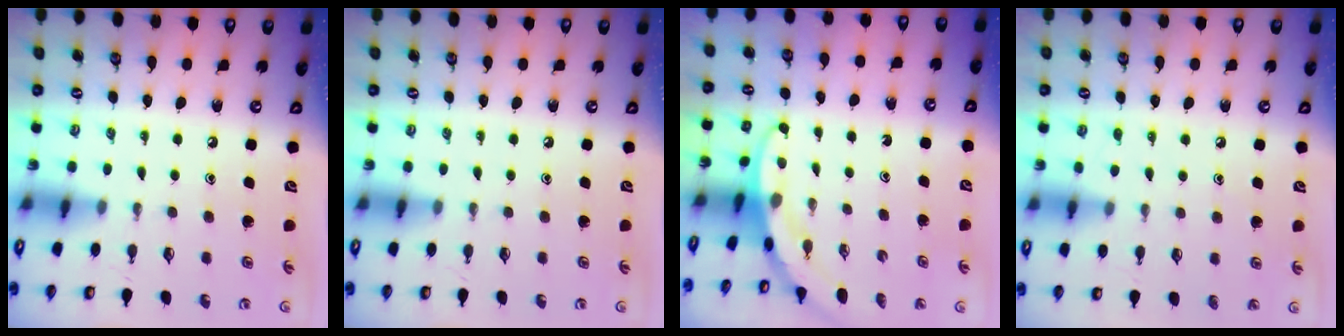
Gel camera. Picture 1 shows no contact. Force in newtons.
{"total": 0.0}
{"total": 3.2, "press": 3.2, "slide": 0.1}
{"total": 5.1, "press": 5.1, "slide": 0.5}